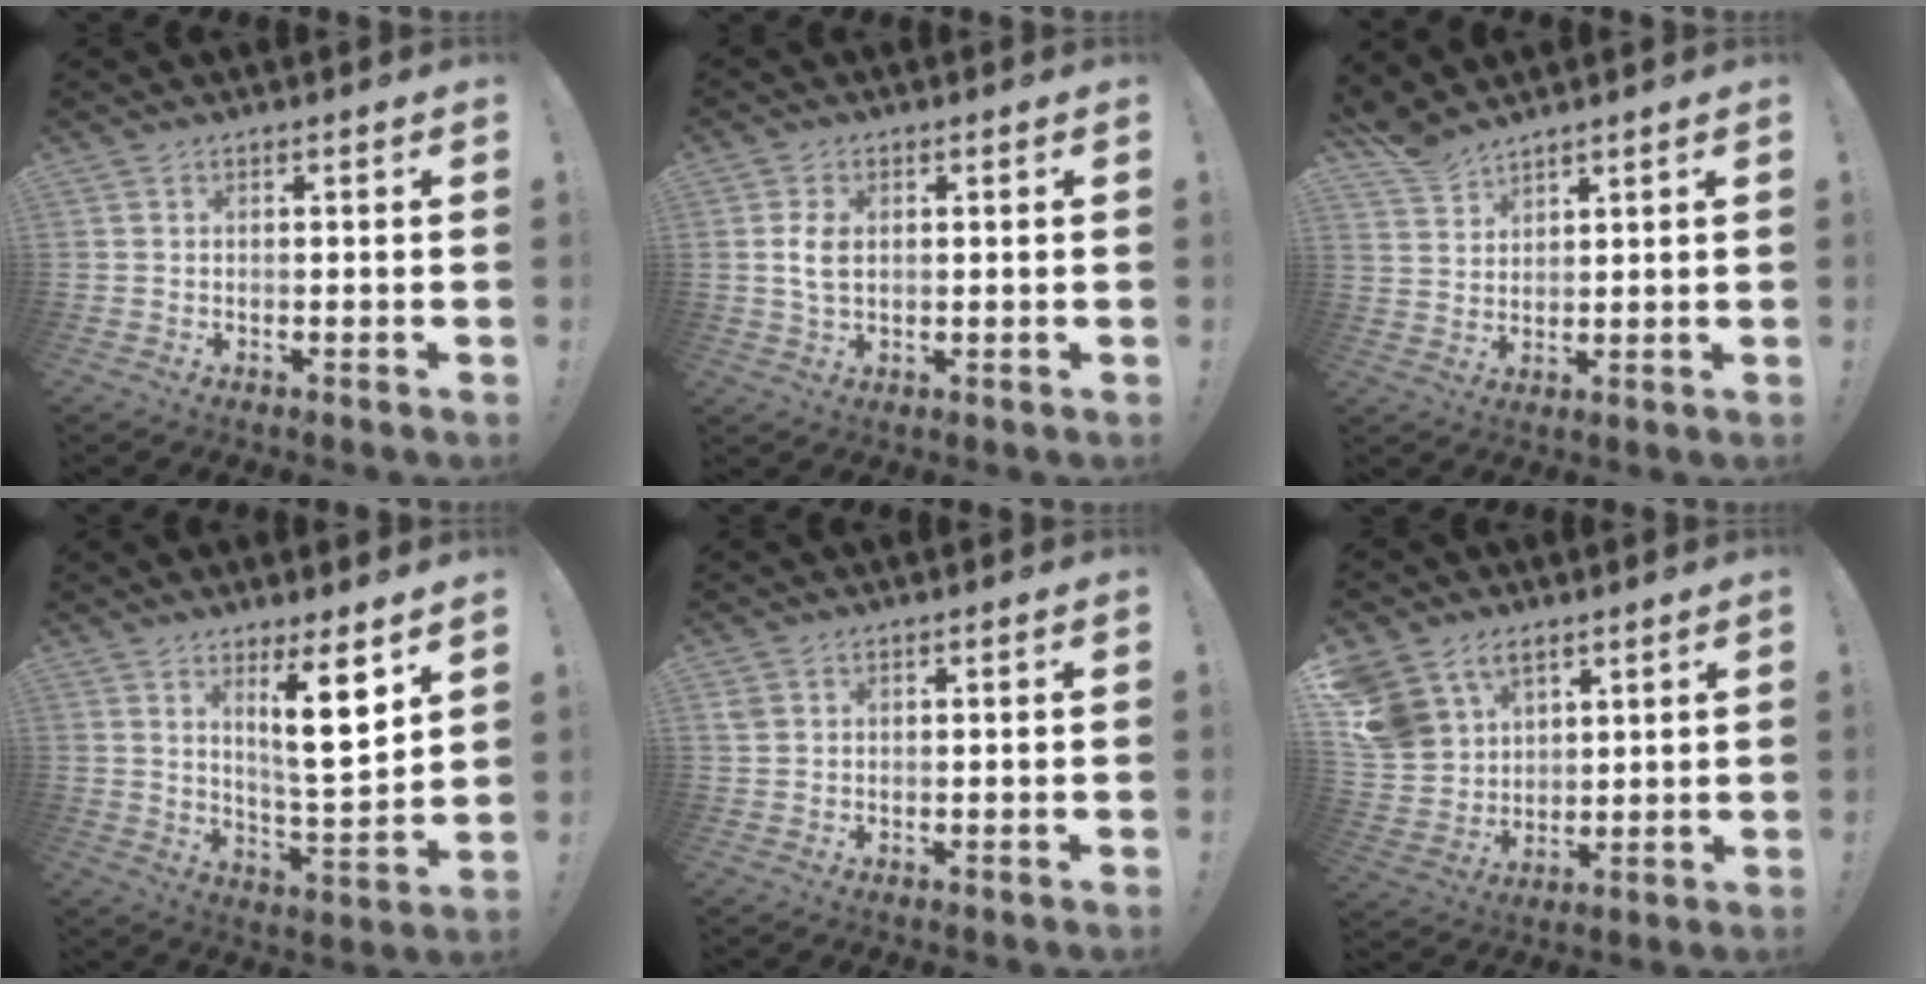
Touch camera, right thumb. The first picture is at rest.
{"total": 5.1, "force": [0.5, 3.4, 3.8], "torque": [-0.077, 0.001, 0.008]}
{"total": 5.6, "force": [5.2, 1.7, 1.1], "torque": [-0.030, -0.034, 0.101]}
{"total": 12.6, "force": [6.3, 2.0, 10.7], "torque": [-0.168, -0.036, 0.098]}
{"total": 2.1, "force": [0.9, 1.5, 1.1], "torque": [-0.017, 0.003, 0.018]}
{"total": 12.1, "force": [7.1, 8.8, 4.3], "torque": [-0.082, -0.048, 0.145]}